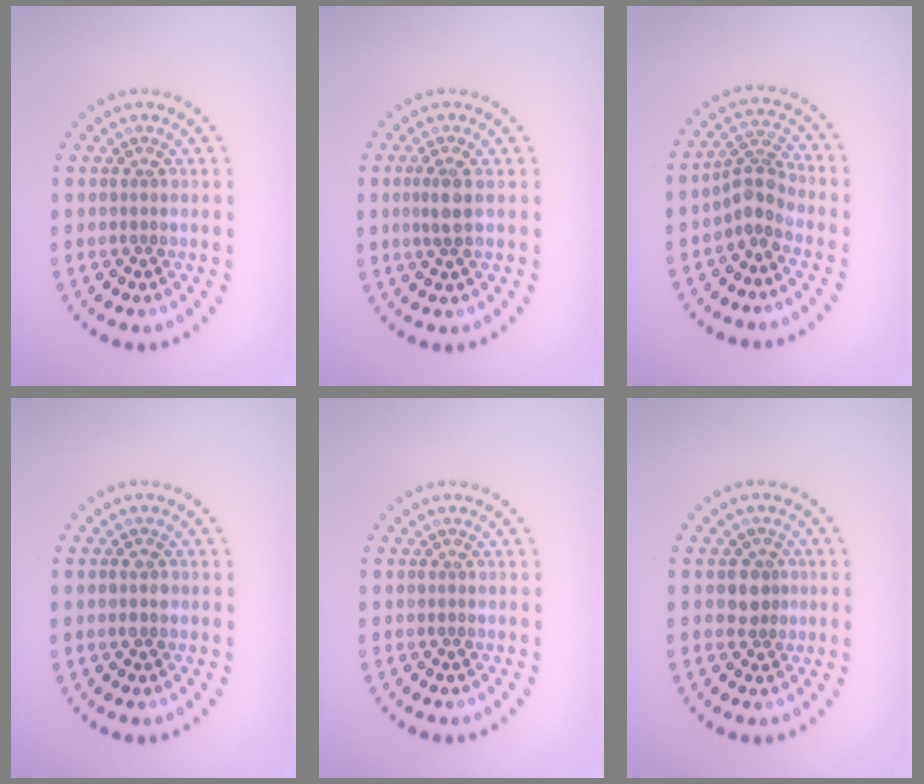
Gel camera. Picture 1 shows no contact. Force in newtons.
{"total": 2.0, "press": 1.7, "slide": 1.0}
{"total": 2.9, "press": 2.2, "slide": 1.8}
{"total": 1.5, "press": 1.5, "slide": 0.1}
{"total": 0.0}
{"total": 1.9, "press": 1.7, "slide": 0.9}